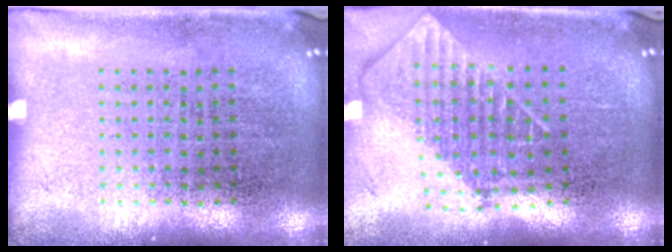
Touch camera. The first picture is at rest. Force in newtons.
{"total": 2.0, "press": 1.5, "slide": 1.3}